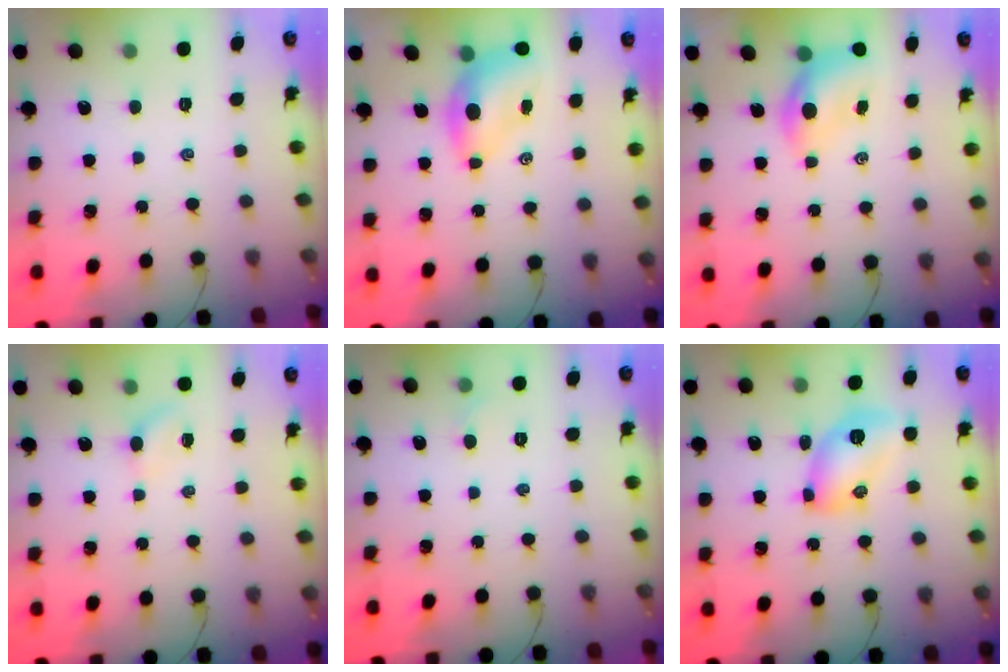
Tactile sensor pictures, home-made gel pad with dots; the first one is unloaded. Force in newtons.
{"total": 6.6, "press": 6.5, "slide": 1.5}
{"total": 5.7, "press": 5.6, "slide": 0.9}
{"total": 2.1, "press": 2.0, "slide": 0.7}
{"total": 2.7, "press": 2.5, "slide": 0.9}
{"total": 9.9, "press": 9.8, "slide": 0.9}